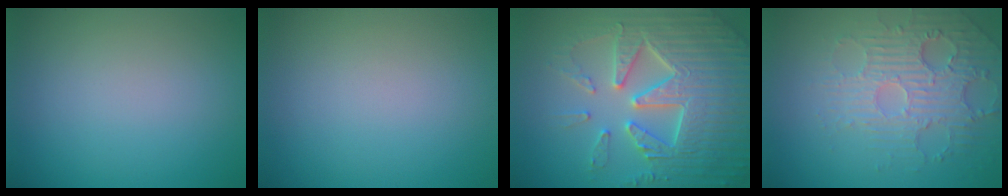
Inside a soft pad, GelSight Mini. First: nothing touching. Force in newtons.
{"total": 0.0}
{"total": 7.7, "press": 7.6, "slide": 1.5}
{"total": 4.1, "press": 3.8, "slide": 1.7}